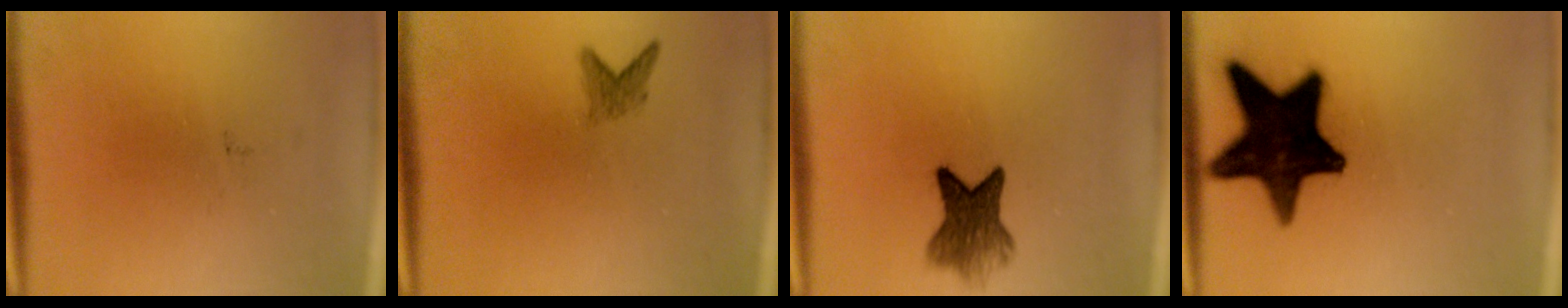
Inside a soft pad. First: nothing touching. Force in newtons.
{"total": 1.7}
{"total": 6.4}
{"total": 18.4}